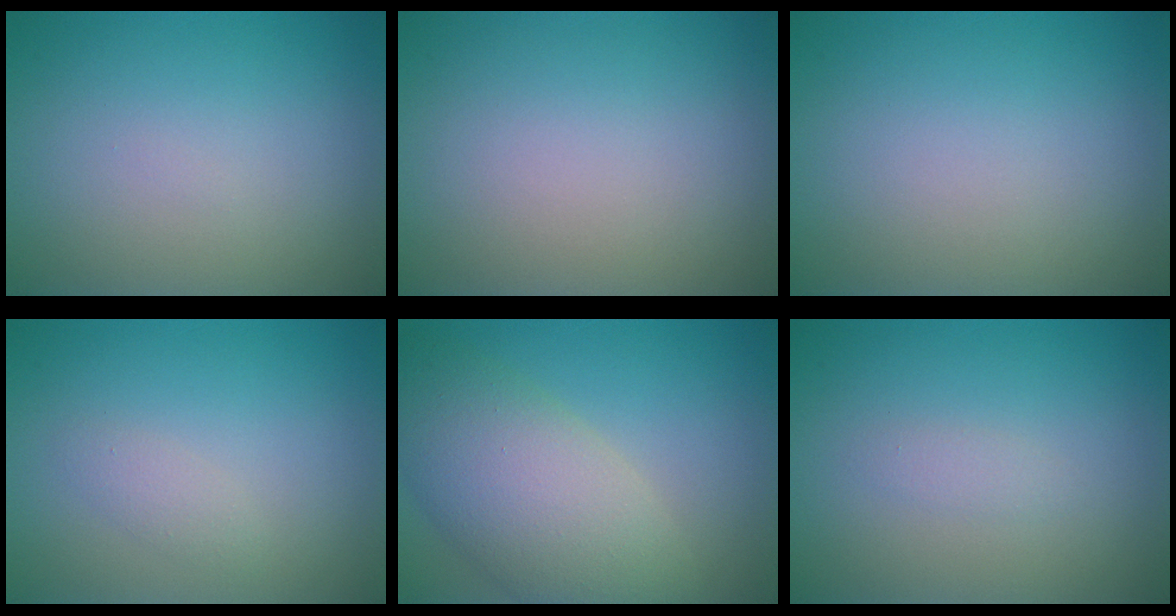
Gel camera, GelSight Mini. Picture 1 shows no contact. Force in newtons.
{"total": 0.0}
{"total": 0.0}
{"total": 1.1, "press": 1.1, "slide": 0.1}
{"total": 8.0, "press": 8.0, "slide": 0.6}
{"total": 0.8, "press": 0.8, "slide": 0.0}